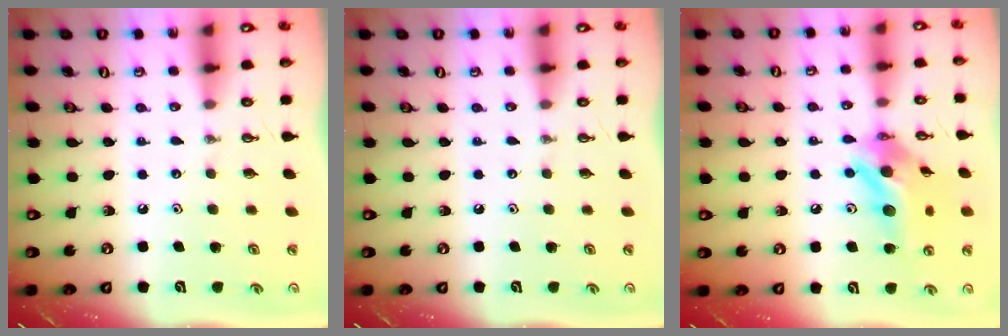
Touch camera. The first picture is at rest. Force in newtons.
{"total": 0.0}
{"total": 14.4, "press": 14.0, "slide": 3.2}